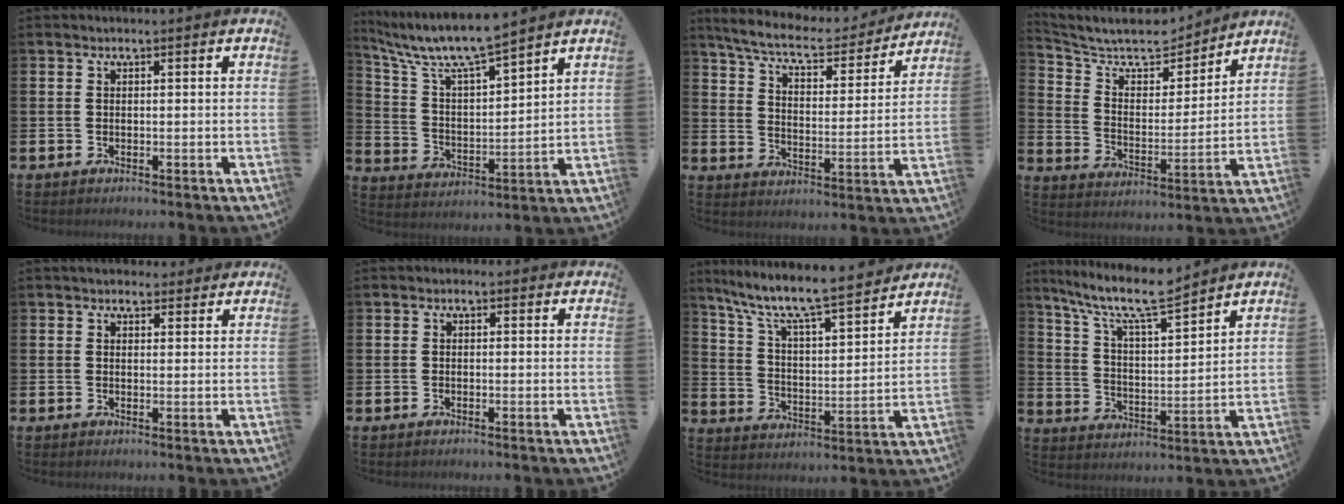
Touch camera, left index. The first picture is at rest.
{"total": 8.8, "force": [8.0, 1.0, 3.5], "torque": [-0.106, -0.046, 0.139]}
{"total": 8.0, "force": [7.2, 1.4, 3.0], "torque": [-0.082, -0.048, 0.121]}
{"total": 8.6, "force": [7.5, 3.1, 2.8], "torque": [-0.086, -0.059, 0.126]}
{"total": 2.6, "force": [2.4, 1.0, 0.0], "torque": [0.006, -0.009, 0.042]}
{"total": 0.6, "force": [-0.2, 0.5, 0.1], "torque": [0.001, 0.005, -0.006]}
{"total": 9.0, "force": [8.2, 0.8, 3.6], "torque": [-0.098, -0.064, 0.134]}
{"total": 9.7, "force": [8.5, 1.2, 4.5], "torque": [-0.122, -0.047, 0.148]}